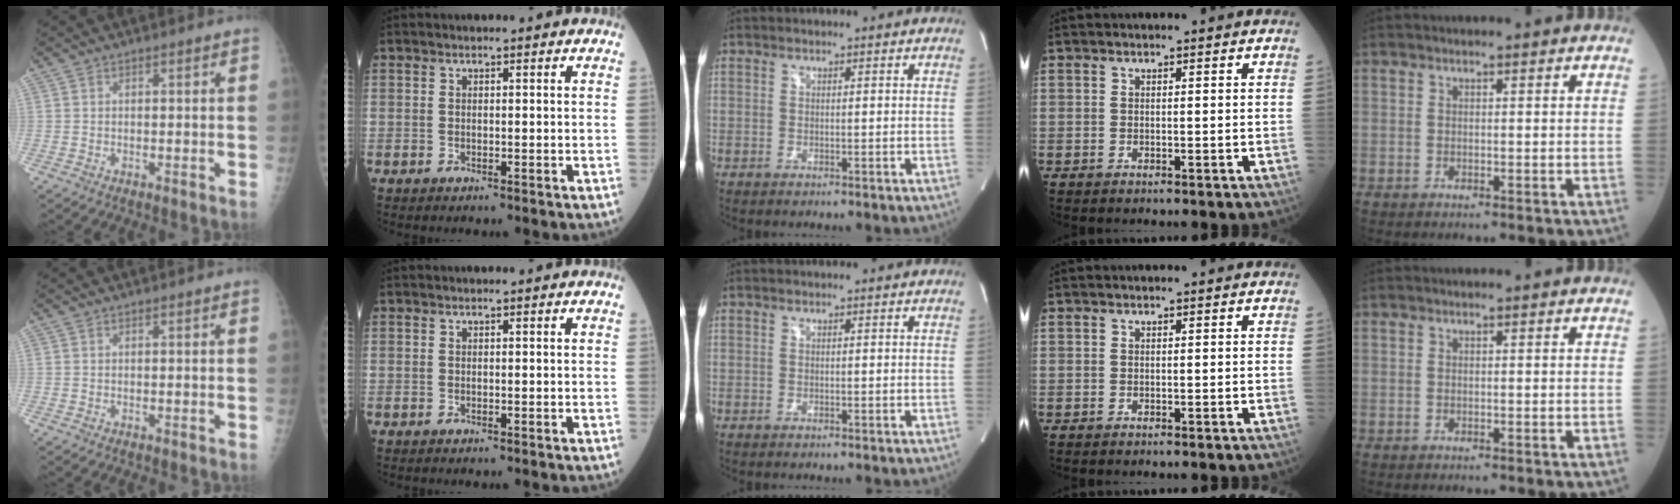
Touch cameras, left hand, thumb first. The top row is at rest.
{}